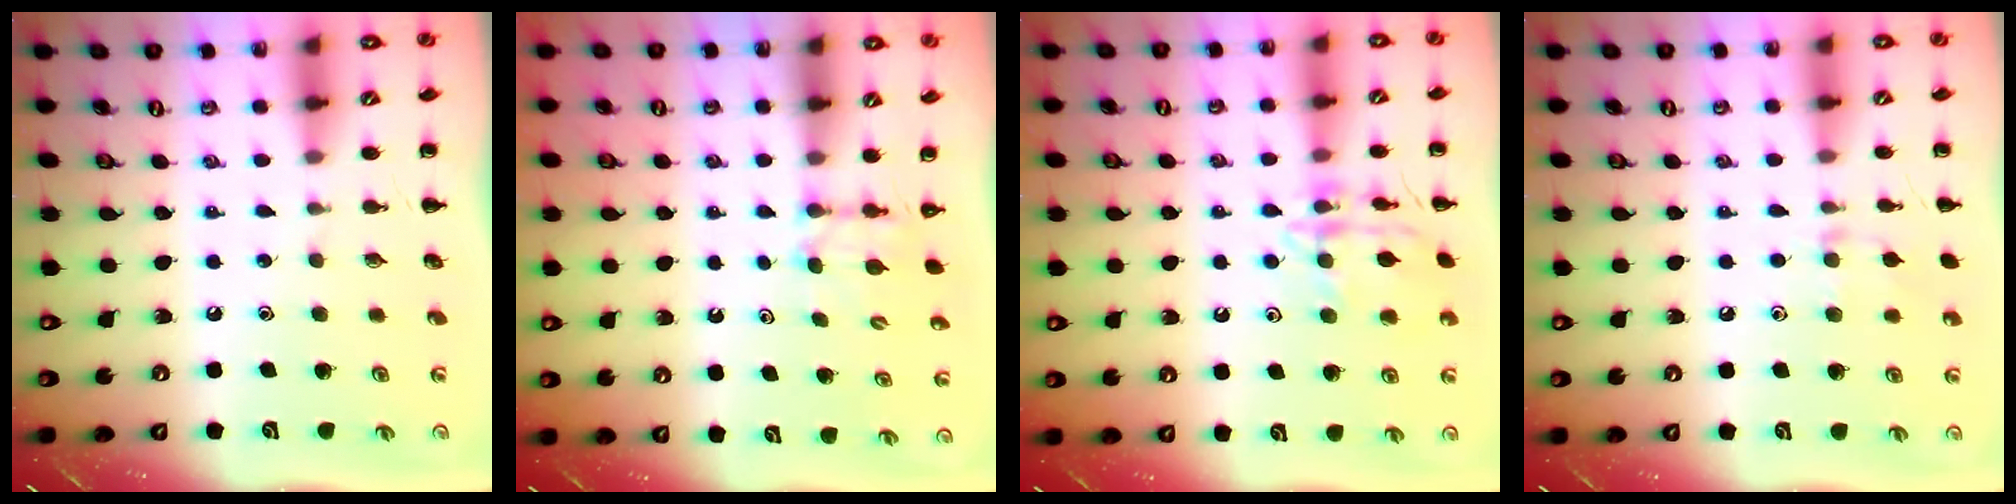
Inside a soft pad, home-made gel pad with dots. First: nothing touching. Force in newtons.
{"total": 3.7, "press": 3.6, "slide": 1.0}
{"total": 14.4, "press": 14.4, "slide": 1.0}
{"total": 6.9, "press": 6.5, "slide": 2.2}